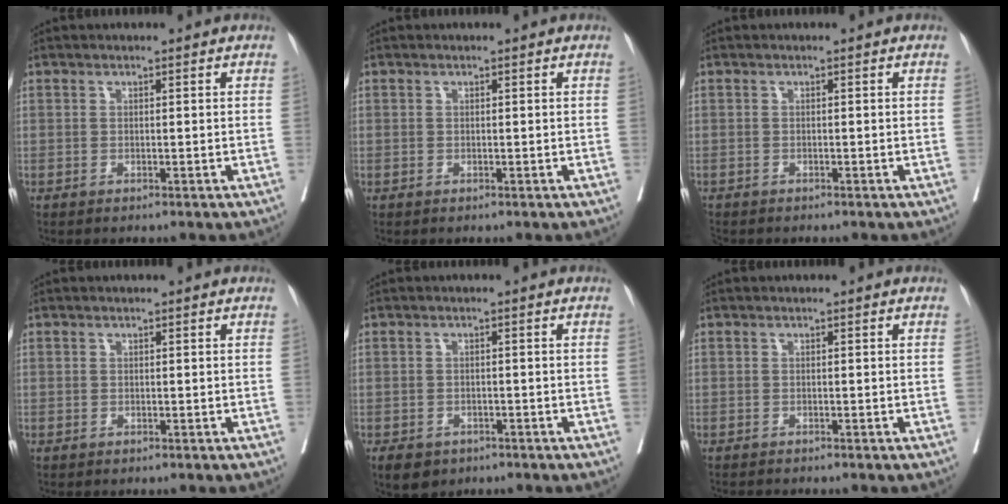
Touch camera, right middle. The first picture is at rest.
{"total": 0.0}
{"total": 2.5, "force": [-2.1, 0.9, 0.8], "torque": [-0.021, -0.006, -0.031]}
{"total": 0.0}
{"total": 5.8, "force": [-3.9, 3.8, 2.0], "torque": [-0.035, -0.003, -0.053]}
{"total": 1.5, "force": [-1.4, -0.2, 0.3], "torque": [-0.007, -0.005, -0.019]}